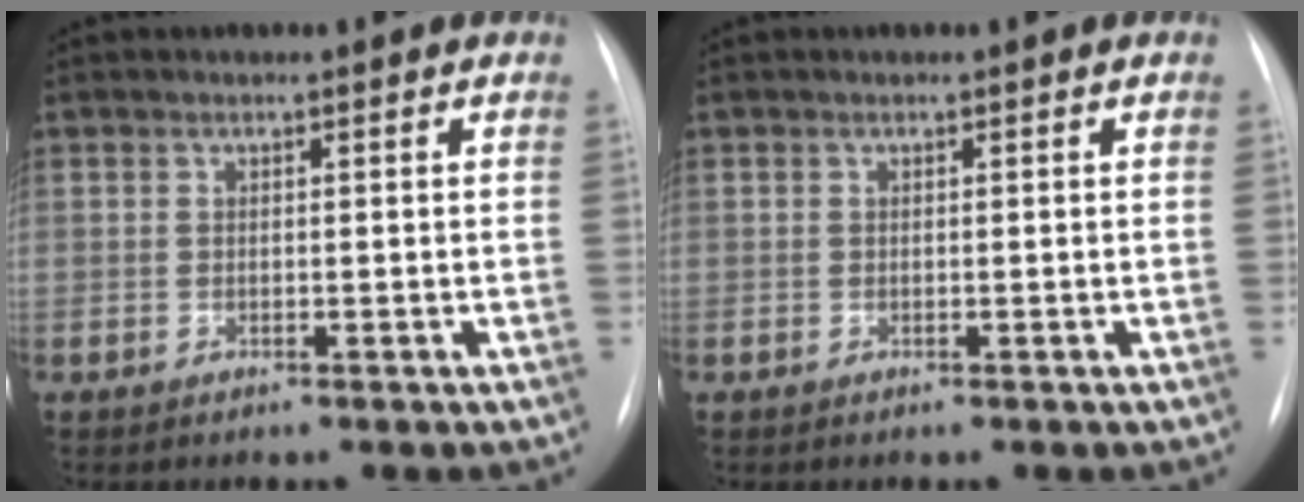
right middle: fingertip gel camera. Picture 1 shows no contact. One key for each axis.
{"total": 0.0}